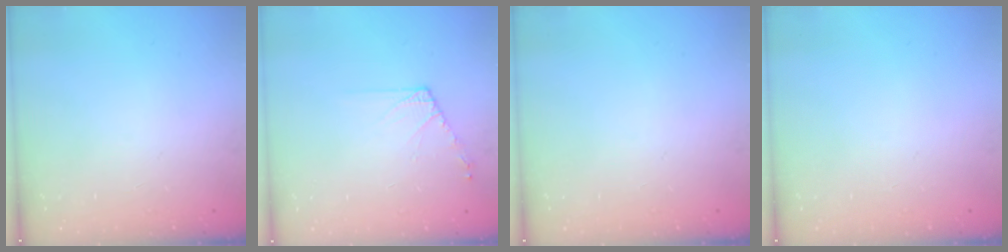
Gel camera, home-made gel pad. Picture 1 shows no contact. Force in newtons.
{"total": 6.5, "press": 6.4, "slide": 1.1}
{"total": 0.0}
{"total": 0.0}